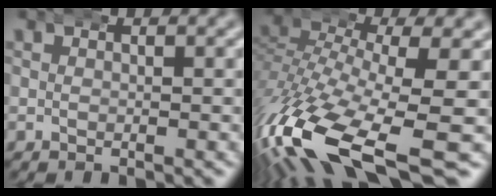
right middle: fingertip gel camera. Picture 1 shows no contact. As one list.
[{"total": 11.2, "force": [-5.9, 5.1, 8.0], "torque": [-0.195, -0.056, -0.071]}]